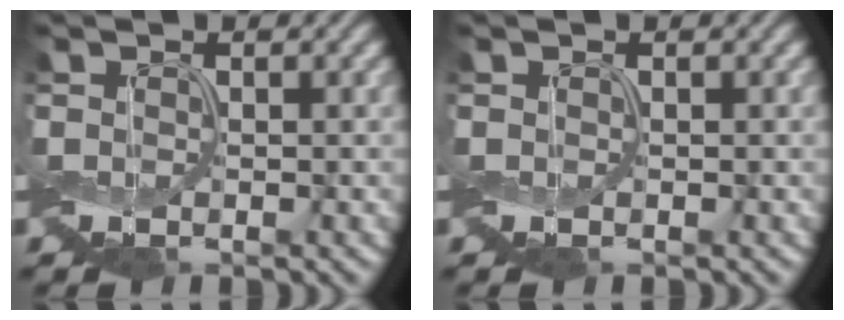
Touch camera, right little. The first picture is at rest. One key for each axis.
{"total": 0.0}